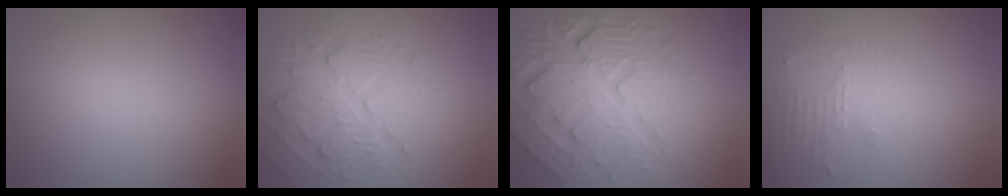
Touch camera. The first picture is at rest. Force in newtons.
{"total": 4.4, "press": 3.9, "slide": 2.1}
{"total": 8.4, "press": 5.8, "slide": 6.0}
{"total": 2.3, "press": 1.8, "slide": 1.6}